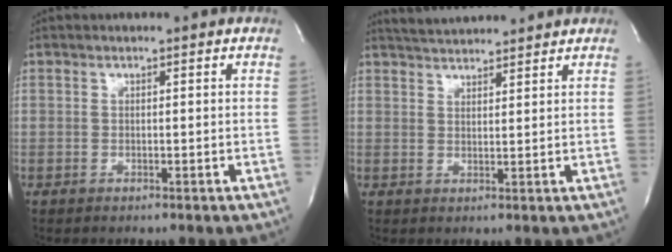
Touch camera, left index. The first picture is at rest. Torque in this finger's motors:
{"motor_torque": [-0.47, -0.21, 0.09, 0.05]}